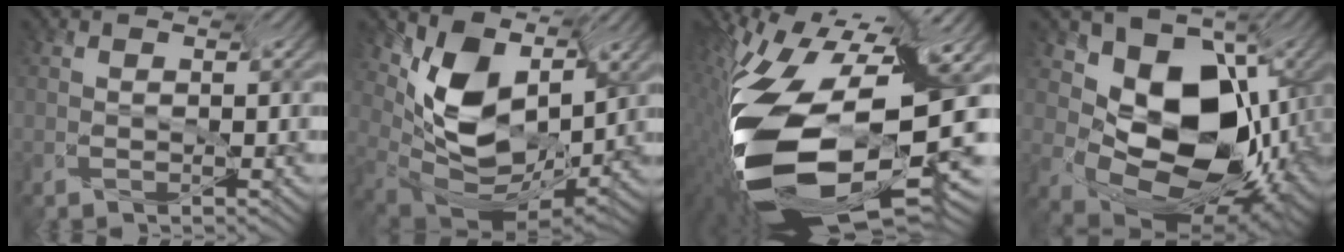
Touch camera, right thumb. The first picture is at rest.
{"total": 11.7, "force": [-0.4, 8.3, 8.2], "torque": [-0.189, -0.008, 0.023]}
{"total": 18.0, "force": [-8.5, 7.4, 14.0], "torque": [-0.306, -0.031, -0.139]}
{"total": 13.3, "force": [-3.1, 9.8, 8.5], "torque": [-0.155, -0.027, -0.018]}